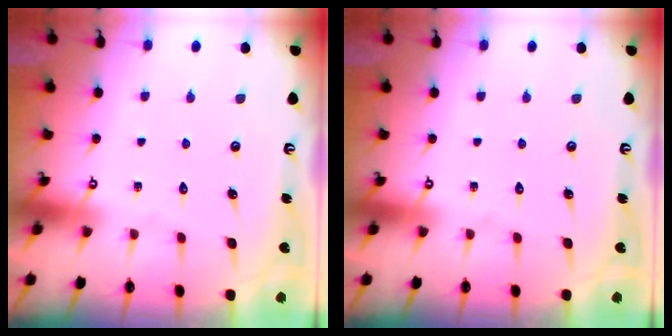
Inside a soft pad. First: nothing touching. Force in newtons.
{"total": 0.0}